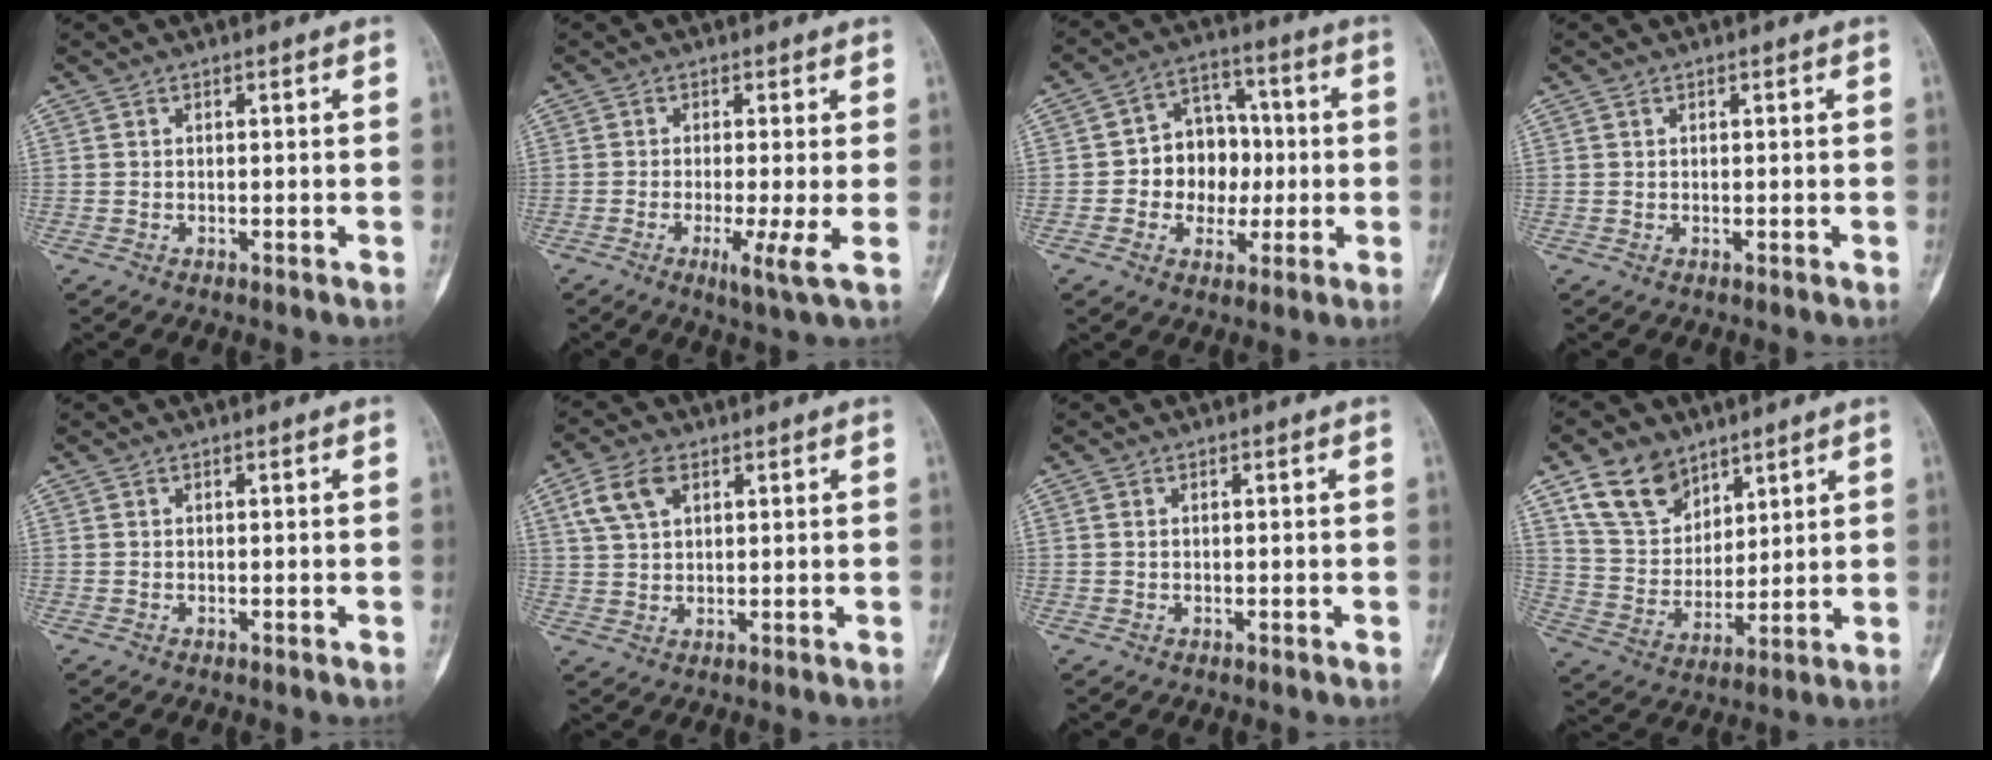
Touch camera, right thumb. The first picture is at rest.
{"total": 4.5, "force": [-1.0, -0.2, 4.3], "torque": [-0.088, -0.015, -0.021]}
{"total": 11.2, "force": [-0.7, 9.2, 6.3], "torque": [-0.039, 0.029, -0.015]}
{"total": 0.0}
{"total": 0.0}
{"total": 6.8, "force": [3.0, 4.0, 4.6], "torque": [-0.088, 0.002, 0.061]}
{"total": 0.7, "force": [0.2, 0.4, 0.5], "torque": [-0.014, 0.002, 0.006]}
{"total": 12.2, "force": [7.8, 8.1, 4.7], "torque": [-0.063, -0.036, 0.155]}